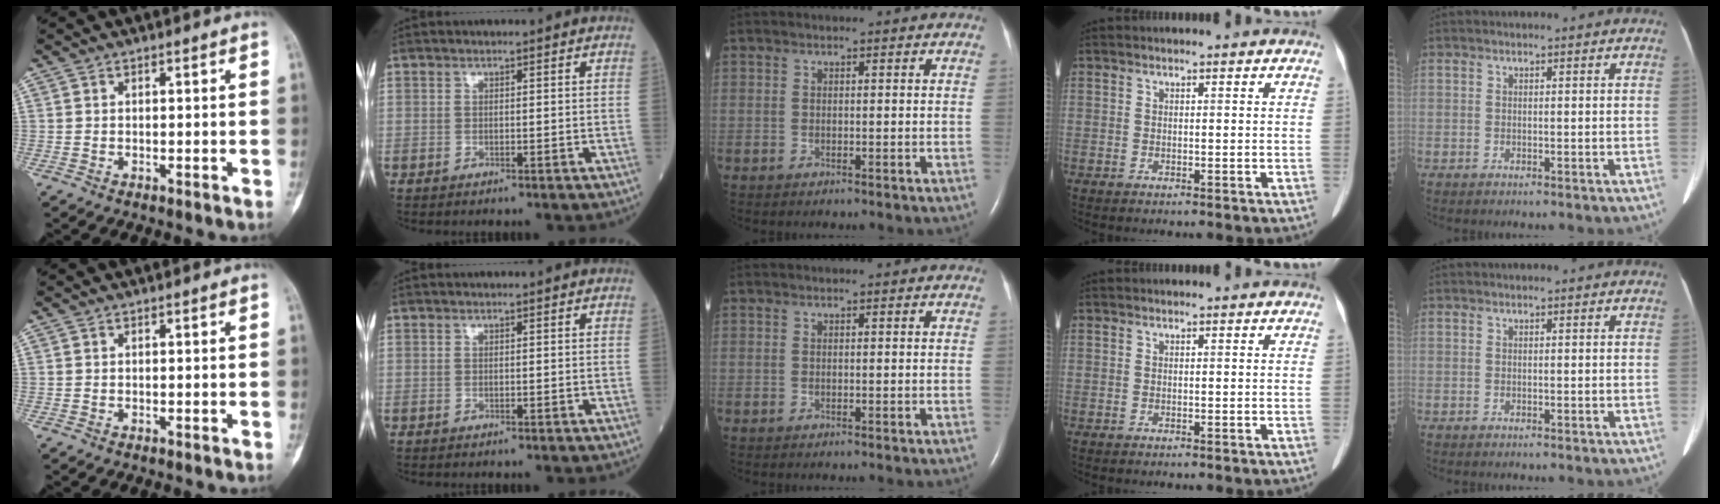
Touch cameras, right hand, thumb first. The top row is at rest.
{}